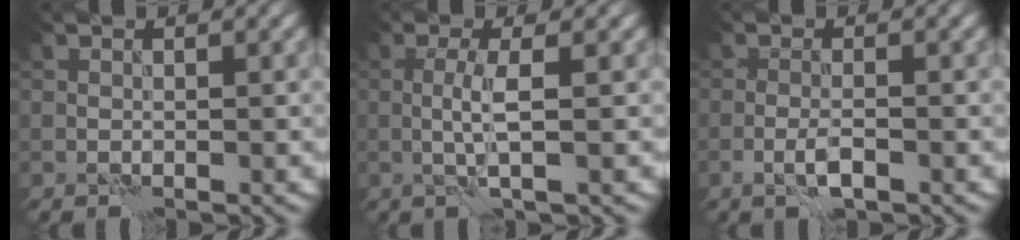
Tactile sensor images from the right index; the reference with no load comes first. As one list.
[{"total": 2.6, "force": [0.0, 0.3, 2.6], "torque": [-0.055, 0.000, -0.002]}, {"total": 2.0, "force": [-1.0, 0.5, 1.6], "torque": [-0.034, 0.002, -0.022]}]